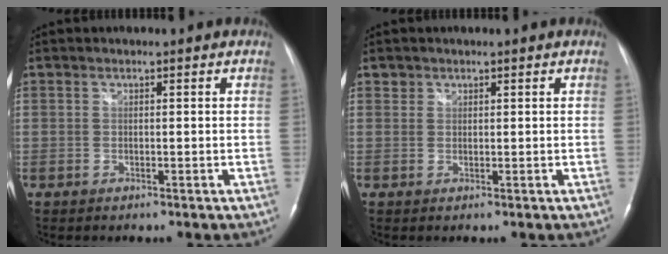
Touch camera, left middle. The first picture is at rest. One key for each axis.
{"total": 0.9, "fx": 0.6, "fy": 0.7, "fz": -0.1, "tx": 0.007, "ty": 0.003, "tz": 0.008}